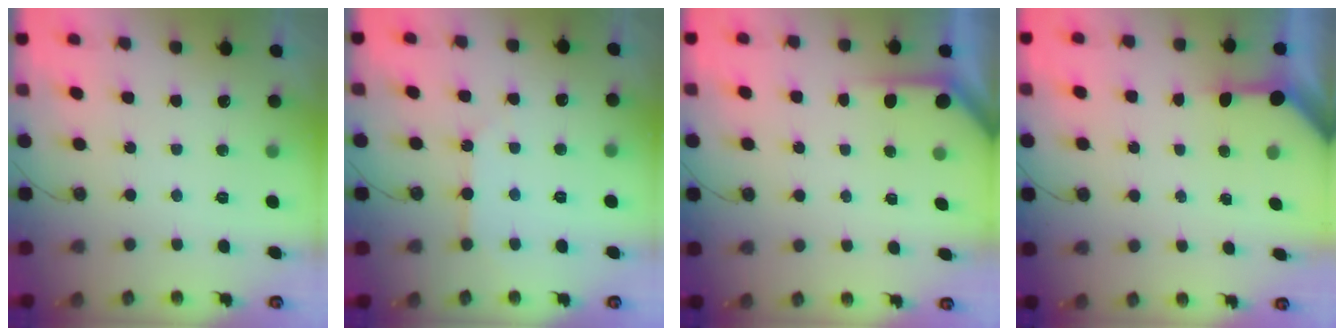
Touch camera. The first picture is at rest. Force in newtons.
{"total": 4.6, "press": 4.6, "slide": 0.4}
{"total": 2.2, "press": 2.2, "slide": 0.3}
{"total": 3.4, "press": 3.4, "slide": 0.4}